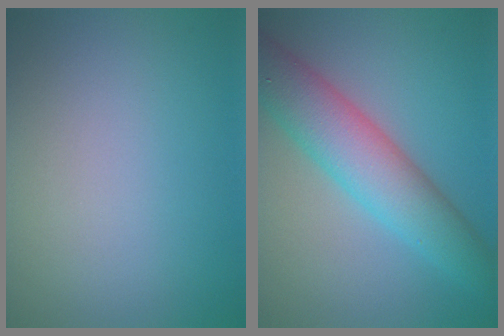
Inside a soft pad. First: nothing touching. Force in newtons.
{"total": 7.0, "press": 7.0, "slide": 0.2}